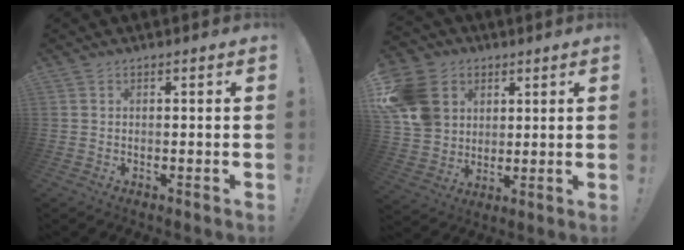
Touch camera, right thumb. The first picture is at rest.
{"total": 15.7, "force": [4.9, 13.2, 7.1], "torque": [-0.121, -0.012, 0.103]}